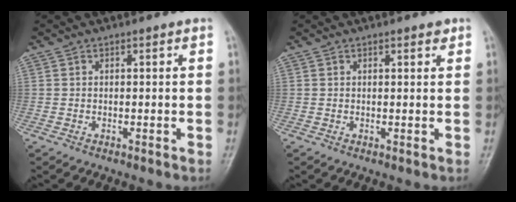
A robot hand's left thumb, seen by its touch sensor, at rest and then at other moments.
{"total": 1.3, "force": [0.8, 0.5, 0.8], "torque": [-0.006, -0.003, 0.010]}